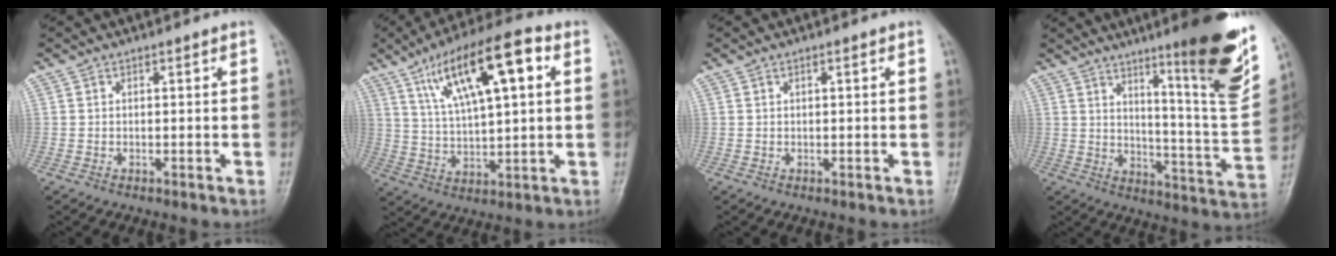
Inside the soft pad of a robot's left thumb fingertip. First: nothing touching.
{"total": 17.5, "force": [6.8, 5.7, 15.0], "torque": [-0.241, 0.006, 0.115]}
{"total": 0.6, "force": [0.3, 0.1, 0.5], "torque": [-0.008, 0.002, 0.003]}
{"total": 19.8, "force": [11.6, 2.0, 16.0], "torque": [-0.186, -0.070, 0.174]}